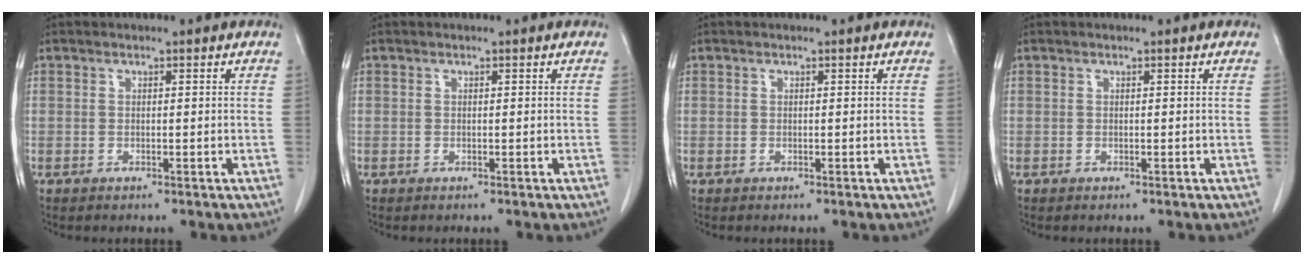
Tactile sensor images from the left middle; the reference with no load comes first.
{"total": 0.0}
{"total": 0.0}
{"total": 0.0}